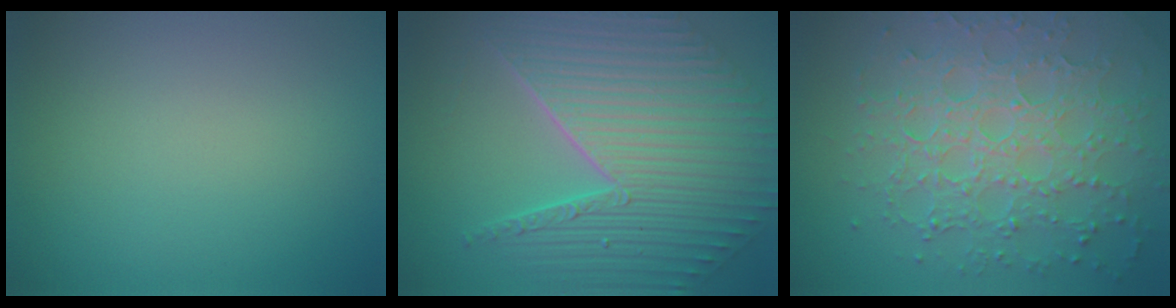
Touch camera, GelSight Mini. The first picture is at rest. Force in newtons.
{"total": 10.5, "press": 7.2, "slide": 7.6}
{"total": 7.7, "press": 5.7, "slide": 5.2}